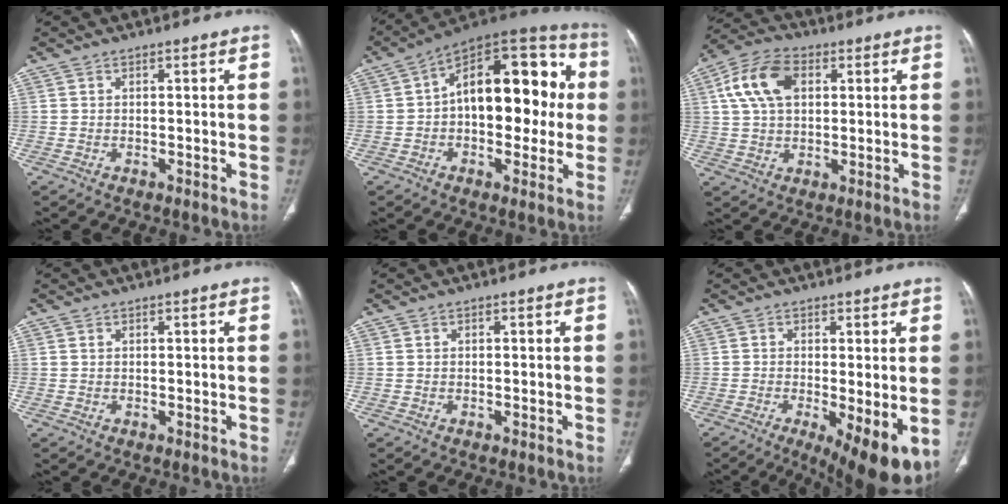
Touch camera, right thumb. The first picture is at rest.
{"total": 21.3, "force": [1.4, 12.0, 17.6], "torque": [-0.209, 0.045, 0.011]}
{"total": 11.2, "force": [3.1, 7.1, 8.1], "torque": [-0.151, 0.016, 0.051]}
{"total": 0.0}
{"total": 0.0}
{"total": 11.1, "force": [-3.3, 3.3, 10.1], "torque": [-0.148, -0.023, -0.042]}